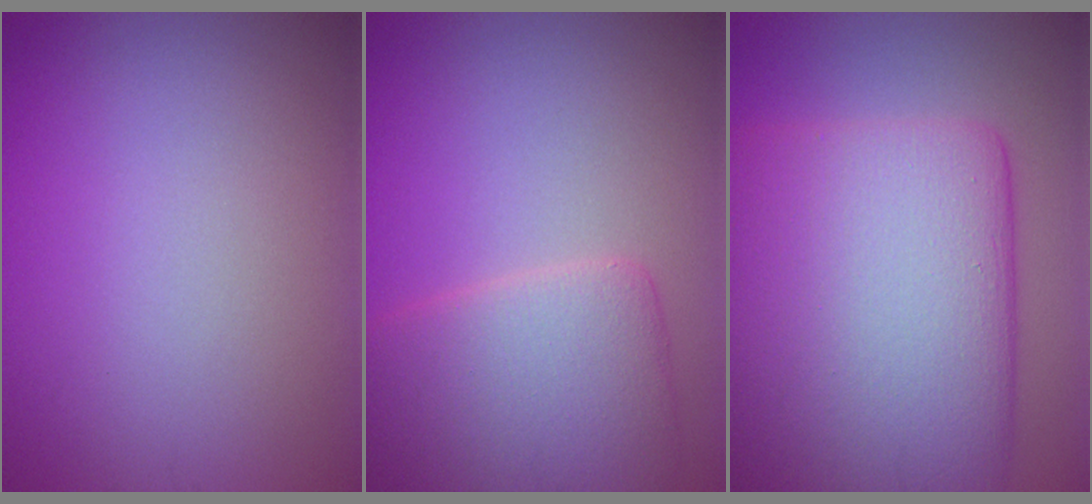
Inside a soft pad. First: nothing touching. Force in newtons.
{"total": 5.9, "press": 5.9, "slide": 0.7}
{"total": 17.5, "press": 17.4, "slide": 1.0}